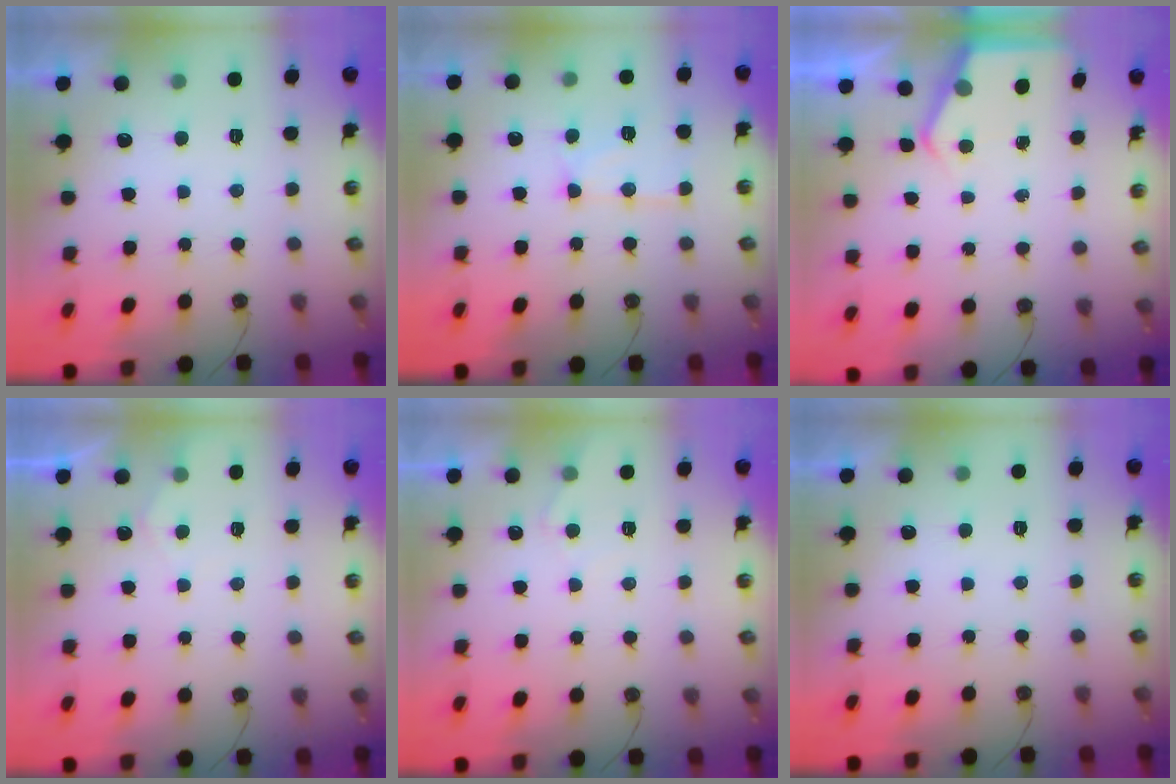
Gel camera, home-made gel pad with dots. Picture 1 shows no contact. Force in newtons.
{"total": 13.8, "press": 13.7, "slide": 1.2}
{"total": 4.6, "press": 4.6, "slide": 0.5}
{"total": 2.9, "press": 2.9, "slide": 0.4}
{"total": 5.0, "press": 5.0, "slide": 0.7}
{"total": 0.0}